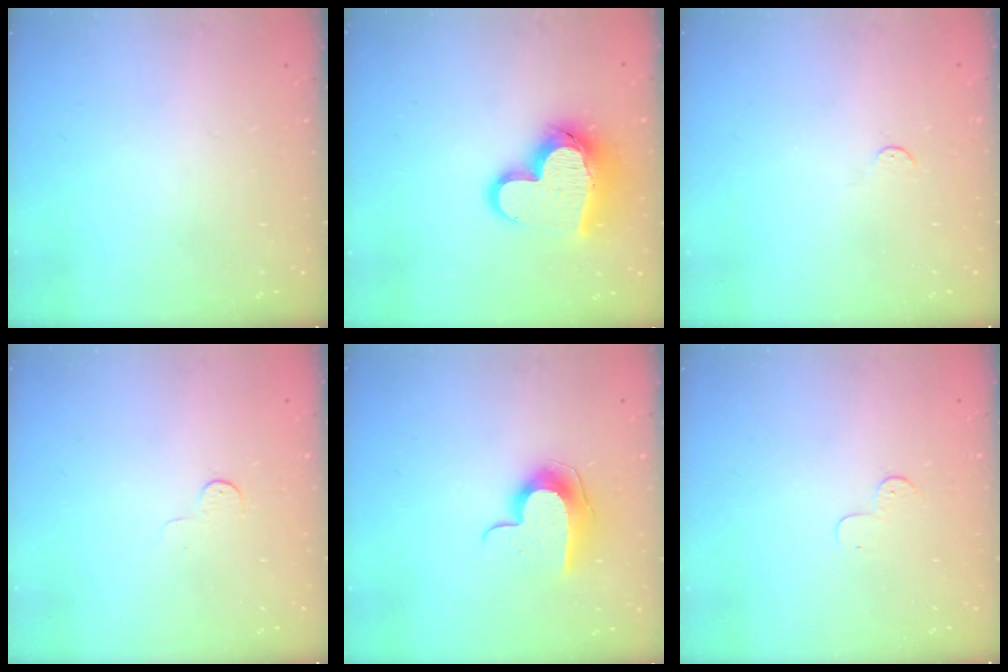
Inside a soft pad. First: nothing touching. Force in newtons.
{"total": 16.3, "press": 16.2, "slide": 1.8}
{"total": 2.9, "press": 2.9, "slide": 0.4}
{"total": 3.4, "press": 3.4, "slide": 0.4}
{"total": 9.6, "press": 9.6, "slide": 0.7}
{"total": 3.7, "press": 3.7, "slide": 0.3}